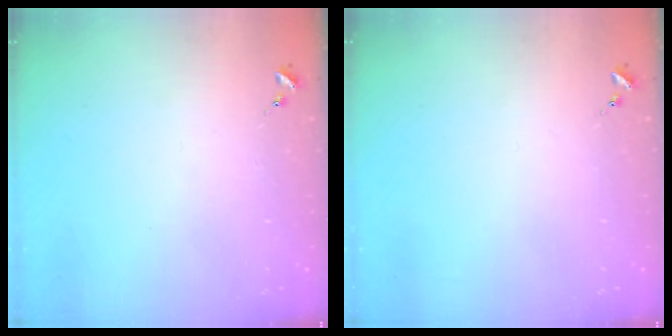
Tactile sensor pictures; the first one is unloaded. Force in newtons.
{"total": 0.0}